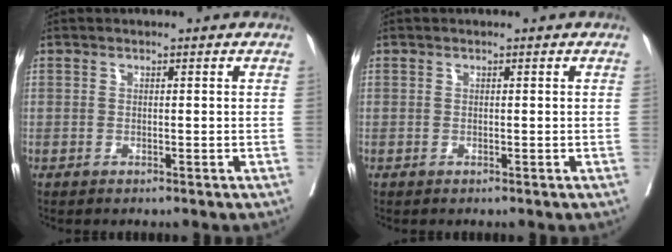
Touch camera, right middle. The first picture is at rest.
{"total": 0.0}